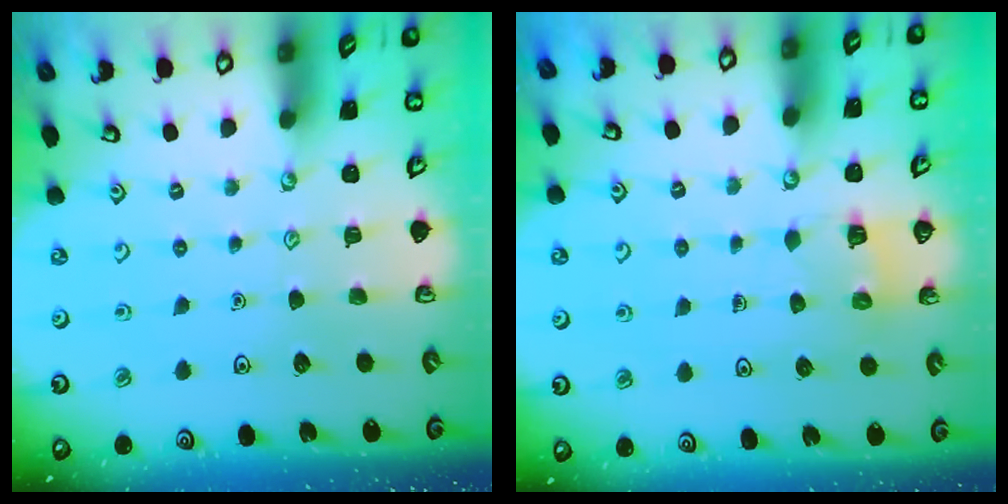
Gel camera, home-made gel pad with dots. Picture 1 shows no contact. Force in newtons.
{"total": 2.5, "press": 2.5, "slide": 0.1}